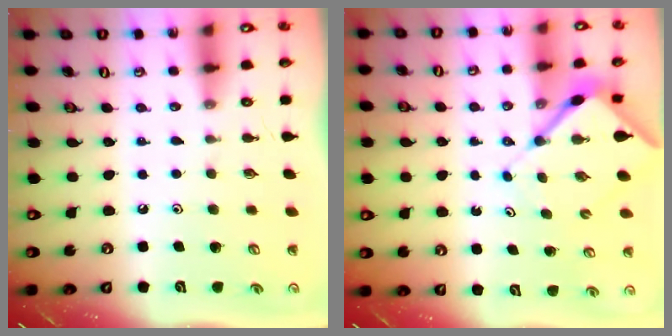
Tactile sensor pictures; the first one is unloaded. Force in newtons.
{"total": 7.5, "press": 7.5, "slide": 0.6}